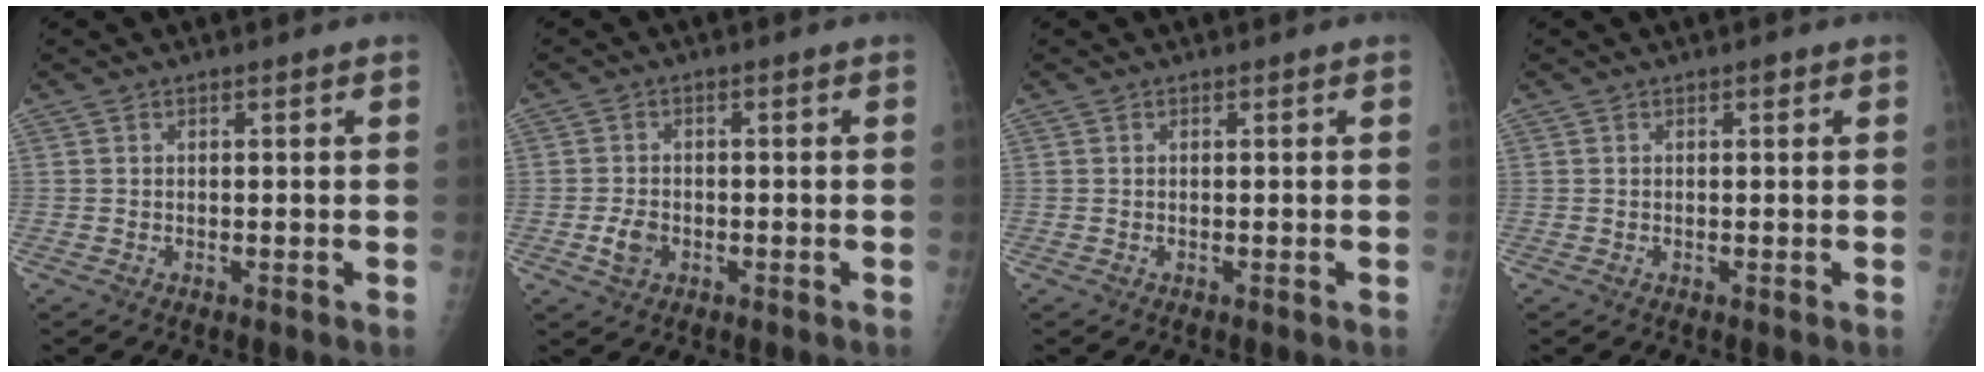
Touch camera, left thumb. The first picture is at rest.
{"total": 3.2, "force": [-1.1, 2.3, 2.0], "torque": [-0.034, 0.005, -0.019]}
{"total": 0.0}
{"total": 0.7, "force": [0.3, 0.3, 0.5], "torque": [-0.004, 0.000, 0.003]}